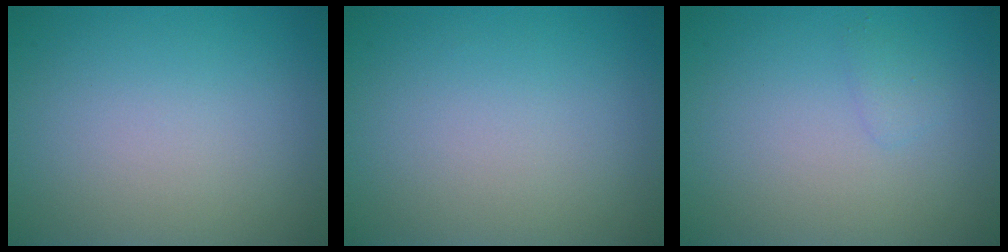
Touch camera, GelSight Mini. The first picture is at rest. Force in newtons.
{"total": 0.0}
{"total": 0.8, "press": 0.8, "slide": 0.0}